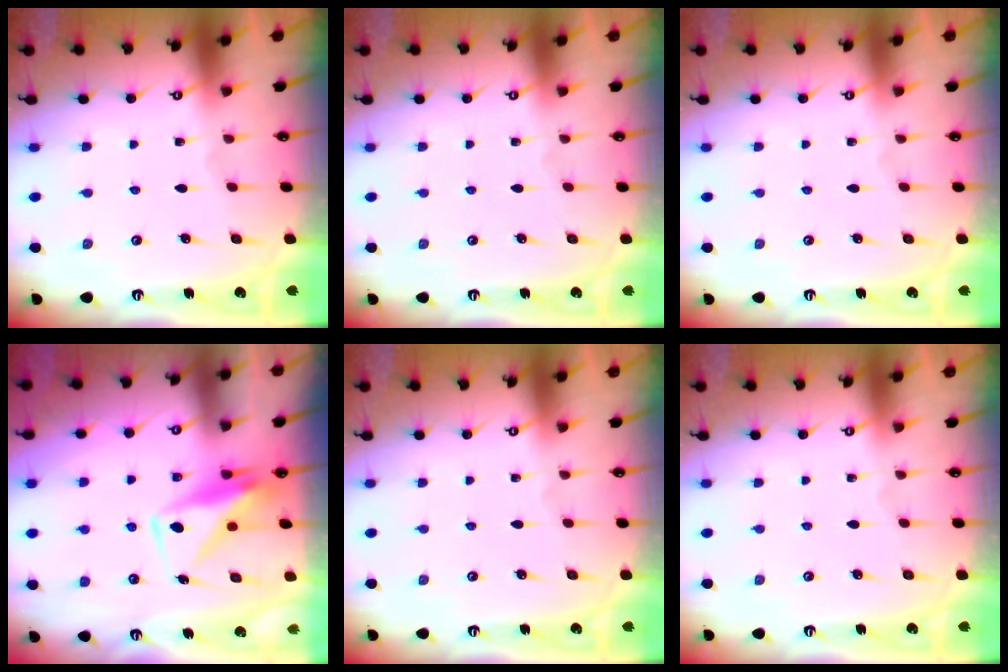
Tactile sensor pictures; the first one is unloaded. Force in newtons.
{"total": 0.0}
{"total": 0.0}
{"total": 9.3, "press": 9.2, "slide": 0.8}
{"total": 0.0}
{"total": 0.0}